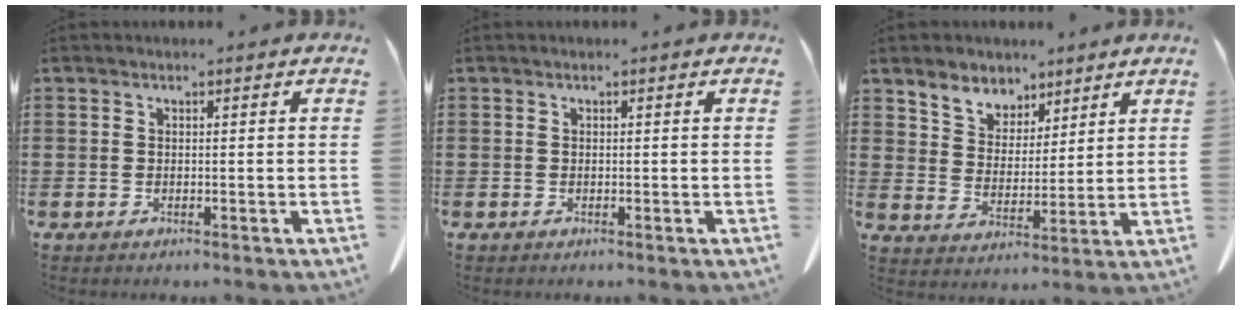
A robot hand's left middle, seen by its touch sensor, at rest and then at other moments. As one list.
[{"total": 0.0}, {"total": 5.3, "force": [4.5, 2.8, 0.0], "torque": [-0.029, -0.015, 0.083]}]